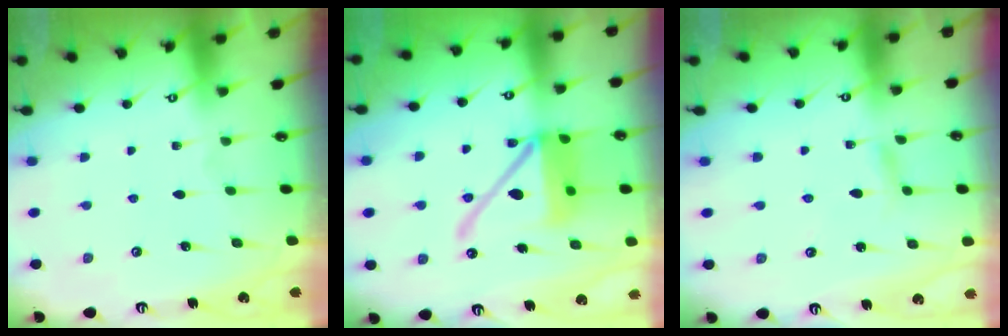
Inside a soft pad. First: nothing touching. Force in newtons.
{"total": 15.5, "press": 15.4, "slide": 2.0}
{"total": 2.3, "press": 2.3, "slide": 0.3}